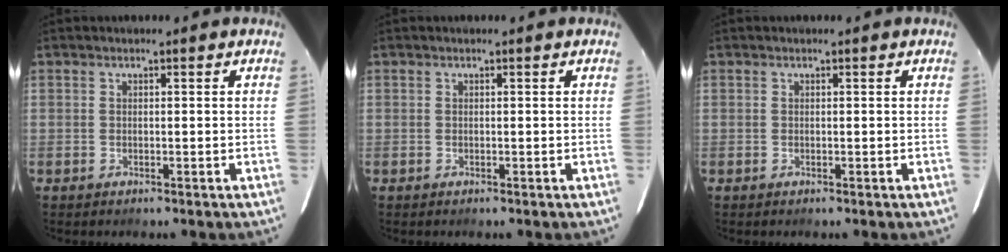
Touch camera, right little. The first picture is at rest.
{"total": 0.0}
{"total": 0.0}